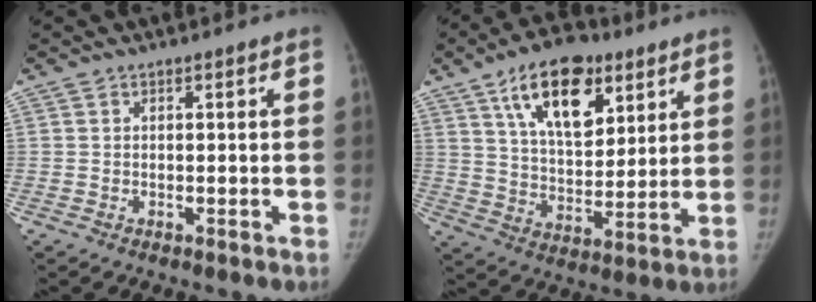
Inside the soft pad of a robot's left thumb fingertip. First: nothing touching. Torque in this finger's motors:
{"motor_torque": [0.55, 1.06, 1.34, -1.41, 0.38]}